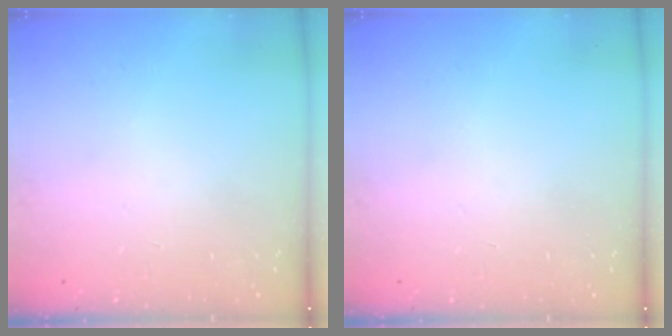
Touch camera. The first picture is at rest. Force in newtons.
{"total": 0.0}